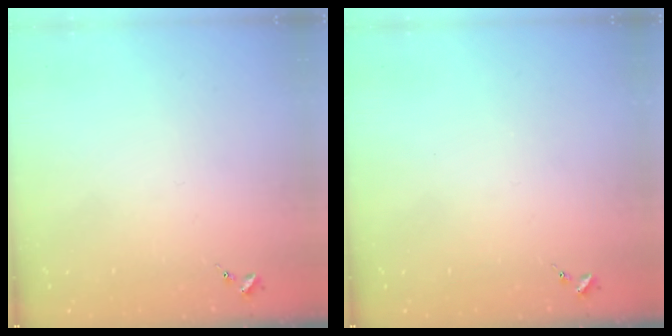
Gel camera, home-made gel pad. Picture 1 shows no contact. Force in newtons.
{"total": 0.0}